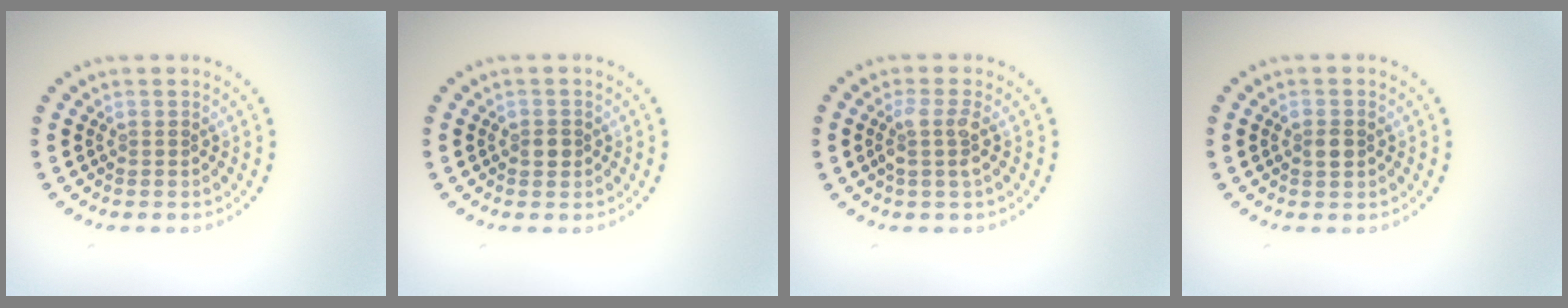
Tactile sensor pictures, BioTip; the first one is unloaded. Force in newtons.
{"total": 1.1, "press": 1.1, "slide": 0.3}
{"total": 2.1, "press": 1.7, "slide": 1.3}
{"total": 1.3, "press": 1.3, "slide": 0.2}